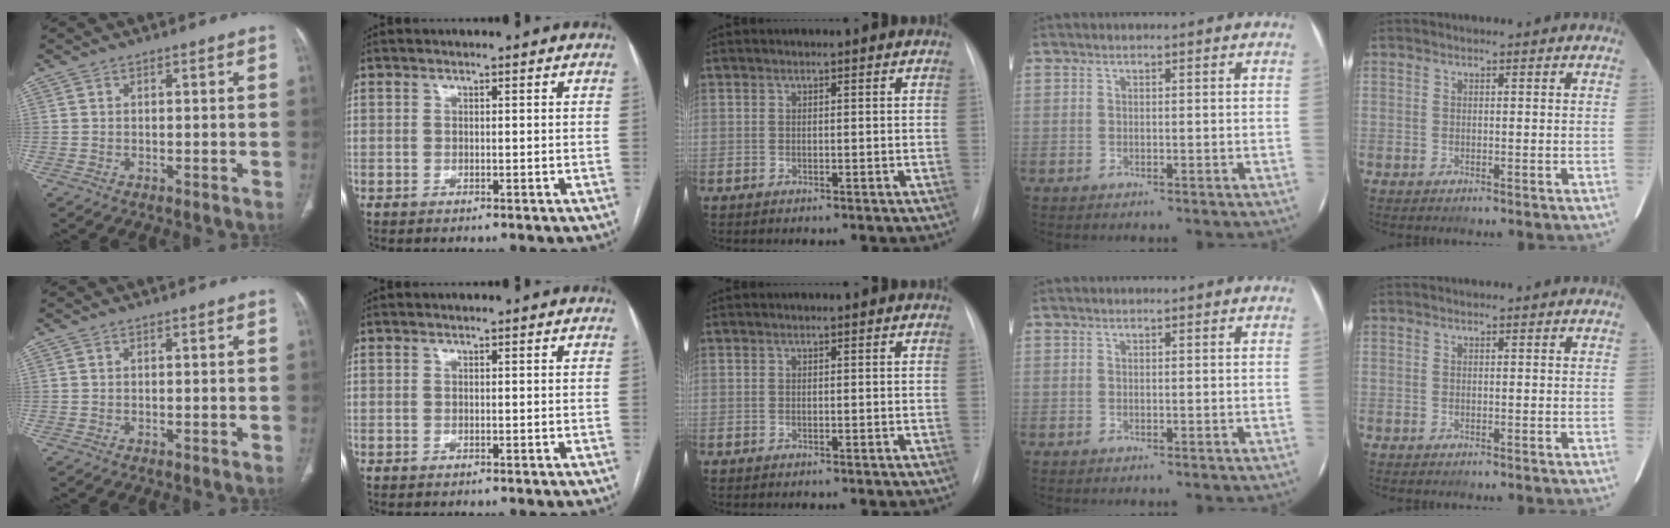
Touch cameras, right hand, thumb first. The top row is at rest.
{}